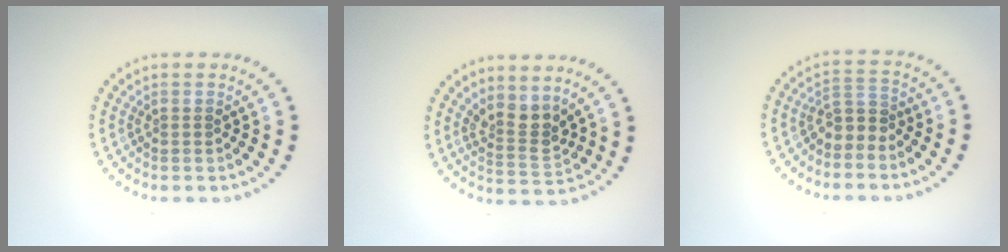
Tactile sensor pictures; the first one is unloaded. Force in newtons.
{"total": 2.8, "press": 2.1, "slide": 1.8}
{"total": 2.1, "press": 1.5, "slide": 1.4}